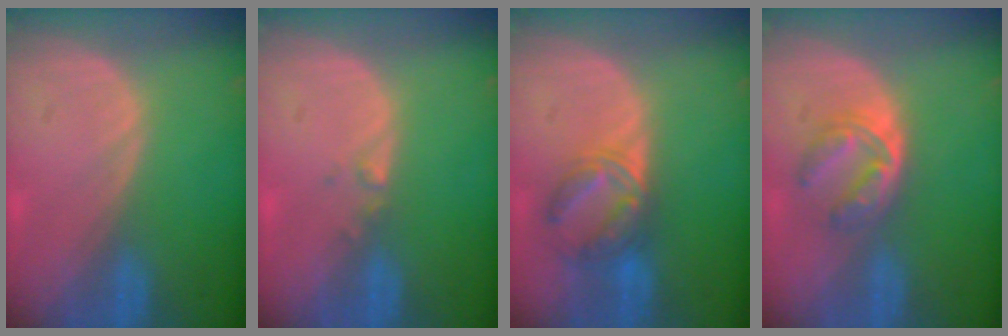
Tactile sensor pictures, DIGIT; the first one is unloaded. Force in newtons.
{"total": 1.0, "press": 0.9, "slide": 0.5}
{"total": 6.5, "press": 6.2, "slide": 1.9}
{"total": 5.8, "press": 5.0, "slide": 3.0}